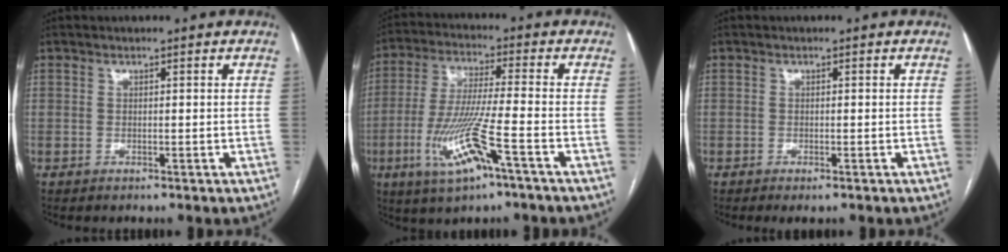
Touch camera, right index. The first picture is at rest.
{"total": 12.1, "force": [-5.1, 0.7, 11.0], "torque": [-0.230, -0.015, -0.093]}
{"total": 1.6, "force": [-1.2, 0.2, 1.1], "torque": [-0.012, -0.005, -0.015]}